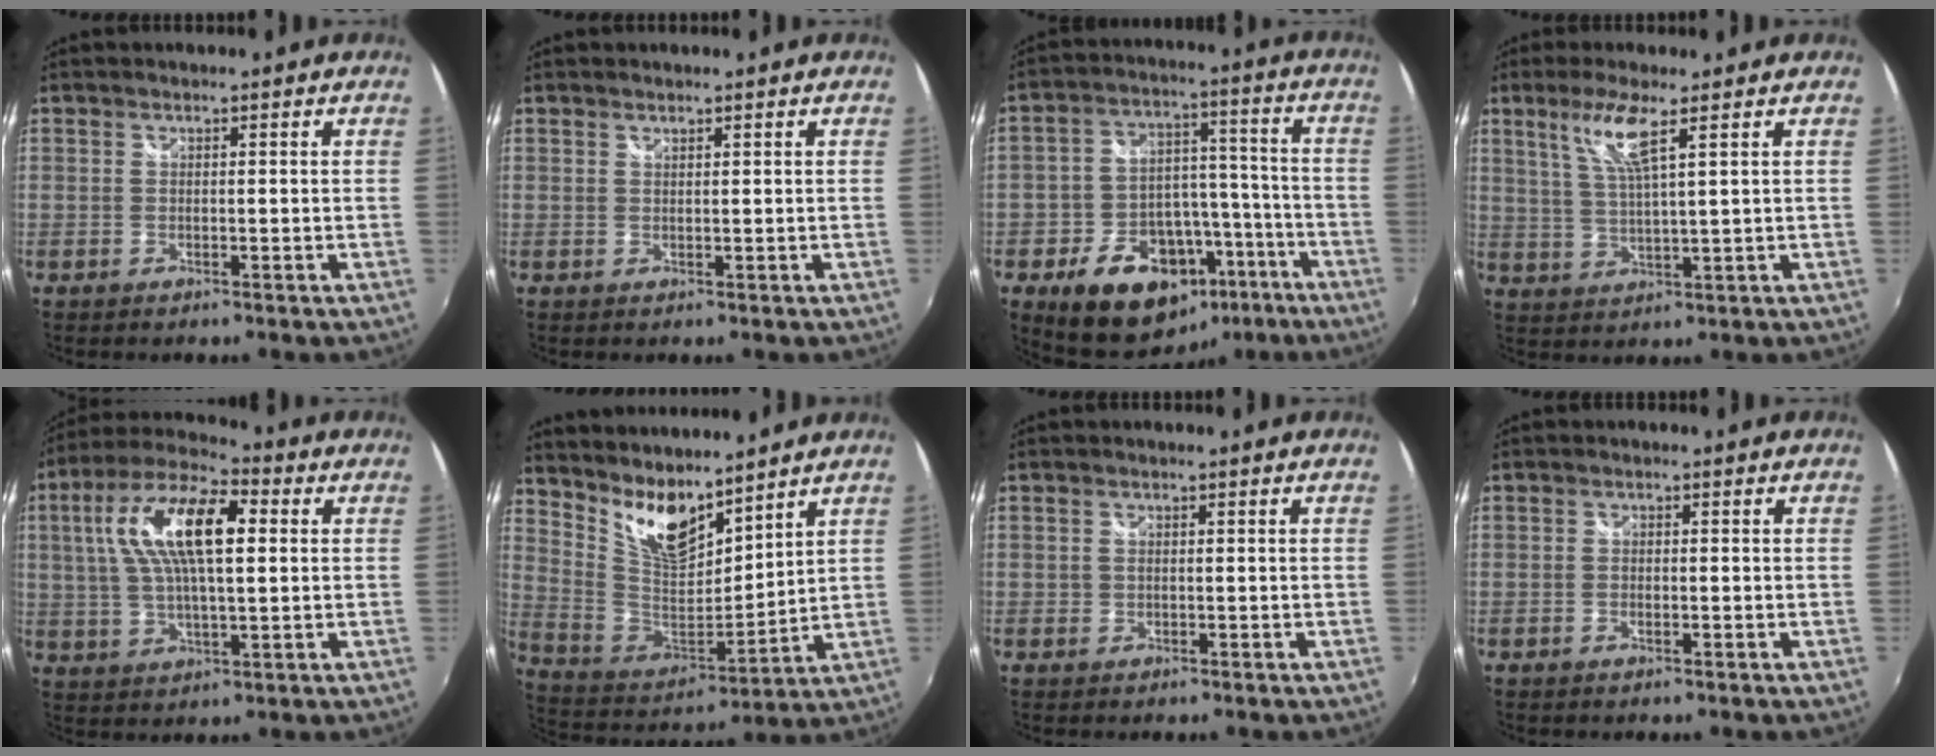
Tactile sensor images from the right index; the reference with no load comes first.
{"total": 0.5, "force": [0.5, 0.1, 0.1], "torque": [-0.001, 0.001, 0.009]}
{"total": 18.5, "force": [-10.7, 12.4, 8.5], "torque": [-0.170, 0.048, -0.137]}
{"total": 6.7, "force": [3.5, 0.3, 5.7], "torque": [-0.116, -0.004, 0.074]}
{"total": 15.7, "force": [3.6, 5.8, 14.1], "torque": [-0.270, 0.024, 0.057]}
{"total": 12.6, "force": [9.9, 4.1, 6.7], "torque": [-0.128, -0.015, 0.197]}
{"total": 0.6, "force": [0.0, 0.6, 0.1], "torque": [0.001, -0.001, -0.001]}
{"total": 0.5, "force": [-0.4, 0.3, 0.0], "torque": [-0.002, -0.002, -0.007]}